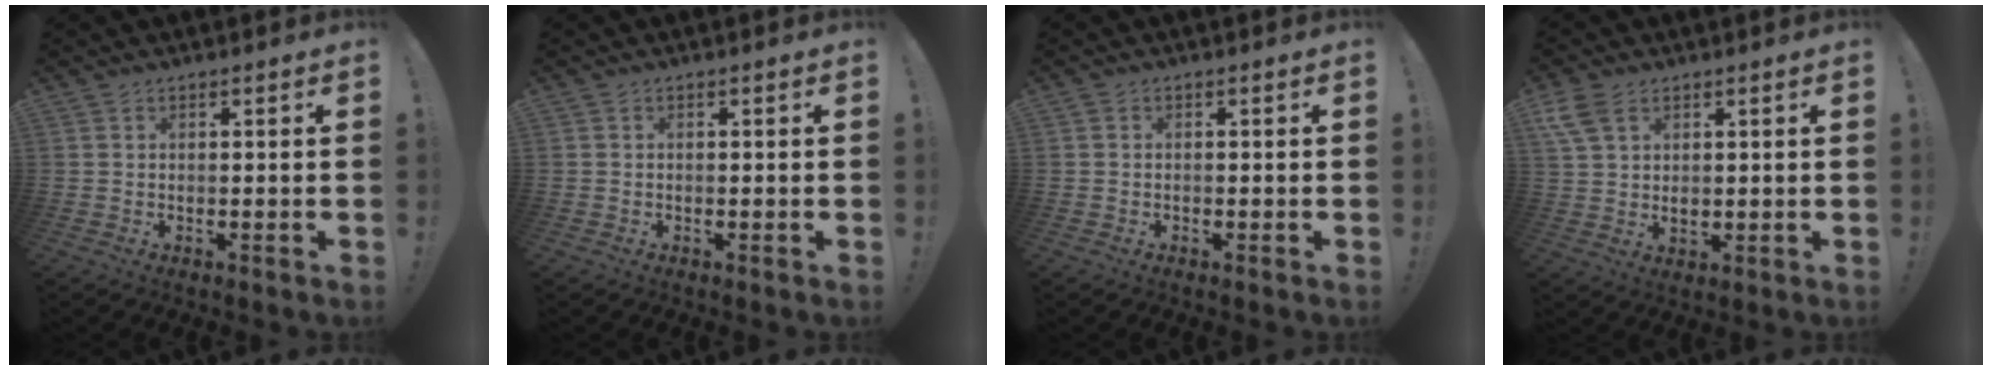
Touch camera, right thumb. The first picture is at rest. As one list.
[{"total": 0.0}, {"total": 0.7, "force": [-0.5, 0.6, 0.1], "torque": [-0.005, 0.004, -0.008]}, {"total": 7.0, "force": [3.6, 4.3, 4.3], "torque": [-0.099, -0.009, 0.069]}]